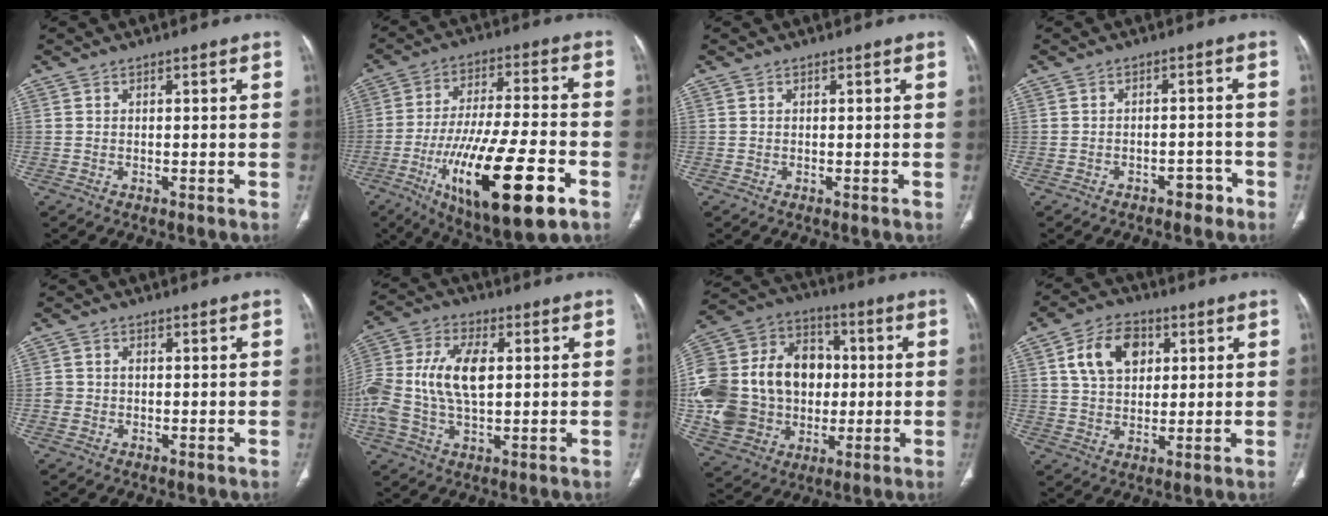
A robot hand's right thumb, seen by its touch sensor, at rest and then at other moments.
{"total": 22.6, "force": [-9.2, 6.3, 19.6], "torque": [-0.358, 0.013, -0.144]}
{"total": 0.0}
{"total": 3.2, "force": [-2.2, 1.8, 1.4], "torque": [-0.008, 0.021, -0.025]}
{"total": 2.1, "force": [-0.4, 1.8, 1.0], "torque": [-0.015, 0.008, -0.005]}
{"total": 15.6, "force": [1.1, 8.5, 13.0], "torque": [-0.290, 0.013, 0.019]}
{"total": 27.6, "force": [-0.4, 21.6, 17.3], "torque": [-0.344, 0.040, 0.014]}
{"total": 10.8, "force": [3.6, 7.4, 7.0], "torque": [-0.101, -0.002, 0.061]}